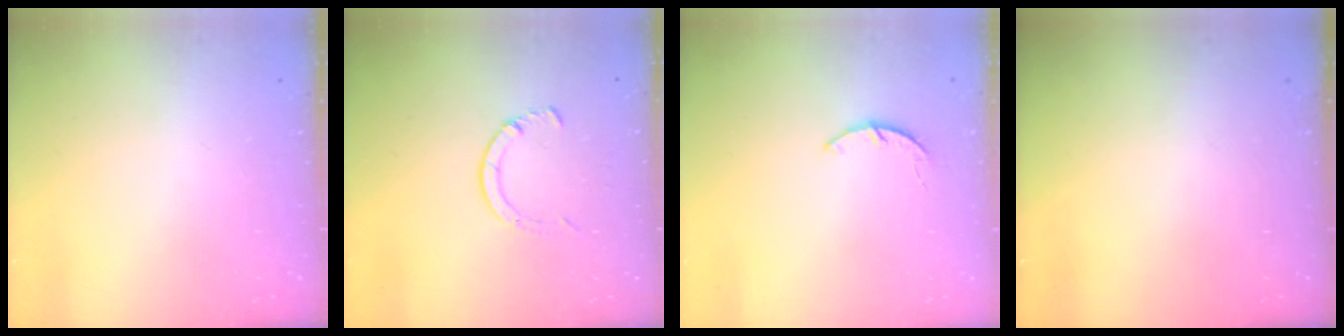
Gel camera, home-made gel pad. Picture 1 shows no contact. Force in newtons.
{"total": 3.3, "press": 3.3, "slide": 0.4}
{"total": 3.2, "press": 3.2, "slide": 0.4}
{"total": 0.0}